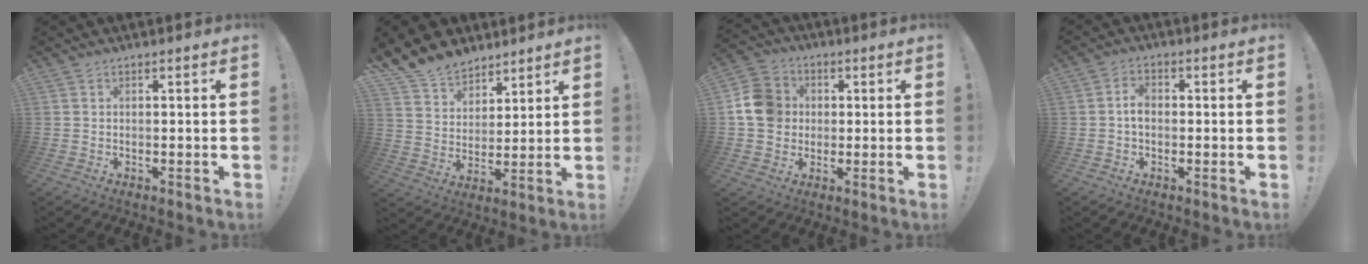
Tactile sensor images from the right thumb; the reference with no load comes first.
{"total": 11.5, "force": [9.4, 6.2, 1.9], "torque": [-0.059, -0.072, 0.189]}
{"total": 11.2, "force": [0.8, 10.2, 4.6], "torque": [-0.069, 0.008, 0.022]}
{"total": 3.5, "force": [-0.3, 2.4, 2.6], "torque": [-0.040, 0.006, -0.006]}